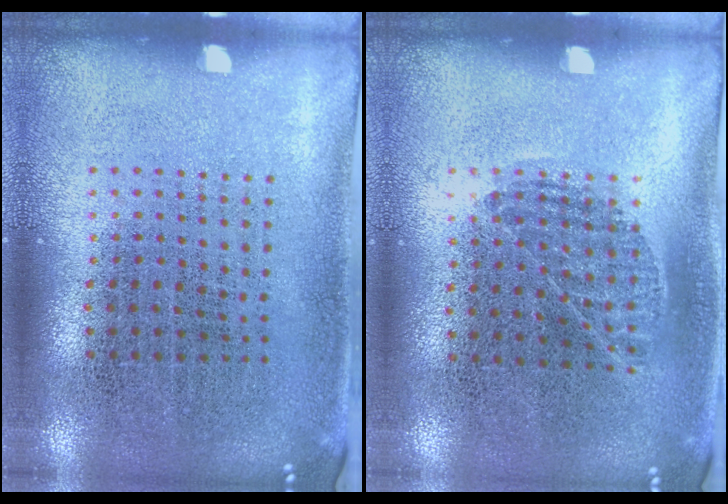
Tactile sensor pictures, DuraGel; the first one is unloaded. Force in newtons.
{"total": 0.8, "press": 0.6, "slide": 0.5}